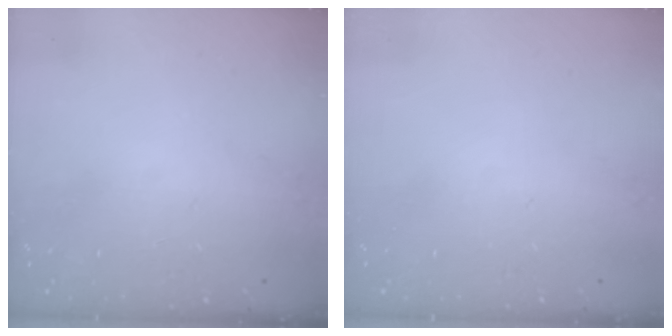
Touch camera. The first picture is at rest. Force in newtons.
{"total": 0.0}